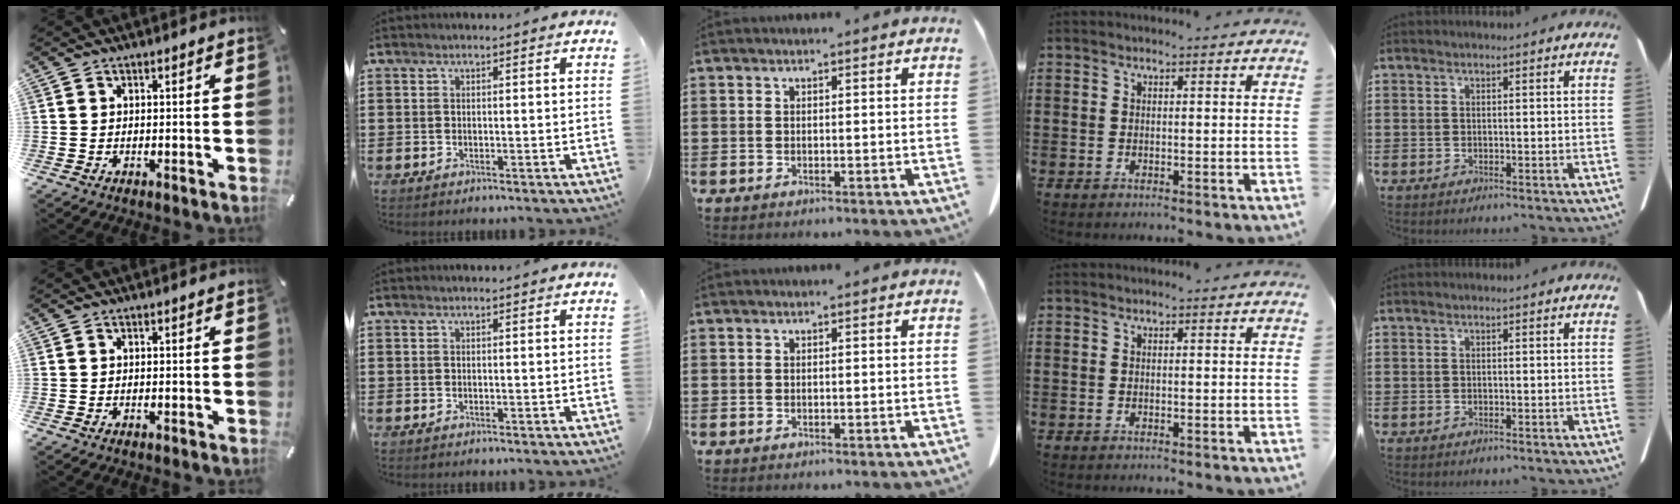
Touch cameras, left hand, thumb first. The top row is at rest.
{}